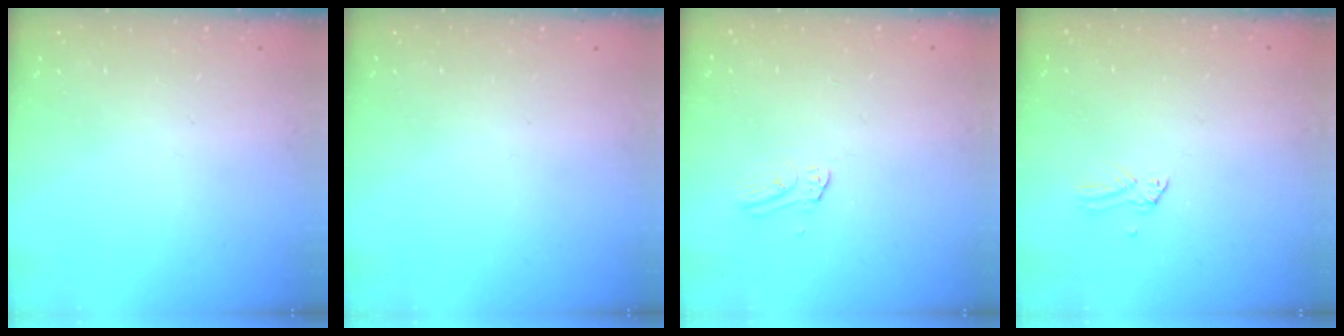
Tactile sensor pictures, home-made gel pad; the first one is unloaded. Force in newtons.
{"total": 0.0}
{"total": 3.3, "press": 3.3, "slide": 0.3}
{"total": 0.0}